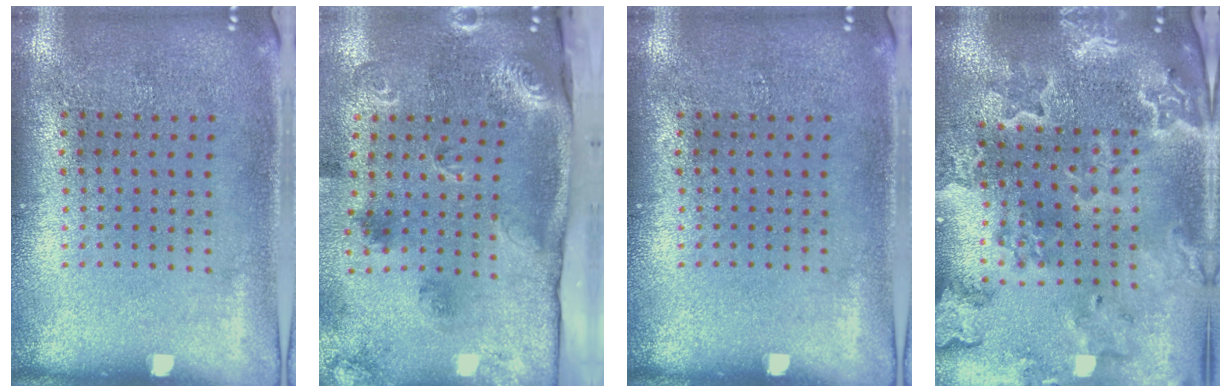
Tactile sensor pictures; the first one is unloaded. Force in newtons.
{"total": 2.5, "press": 1.9, "slide": 1.7}
{"total": 0.0}
{"total": 2.7, "press": 2.5, "slide": 0.9}